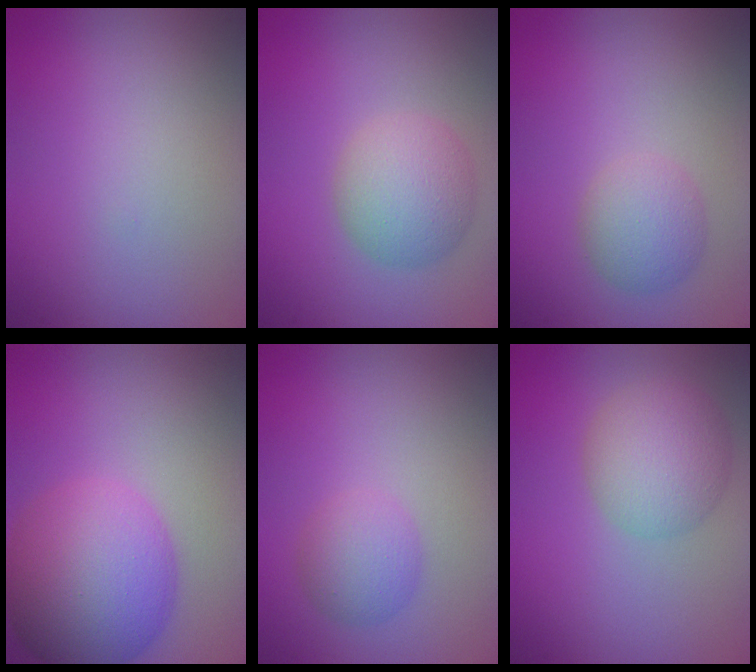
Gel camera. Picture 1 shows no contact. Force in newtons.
{"total": 4.1, "press": 4.1, "slide": 0.2}
{"total": 2.7, "press": 2.7, "slide": 0.0}
{"total": 8.9, "press": 8.9, "slide": 0.2}
{"total": 2.4, "press": 2.4, "slide": 0.1}
{"total": 4.7, "press": 4.7, "slide": 0.2}